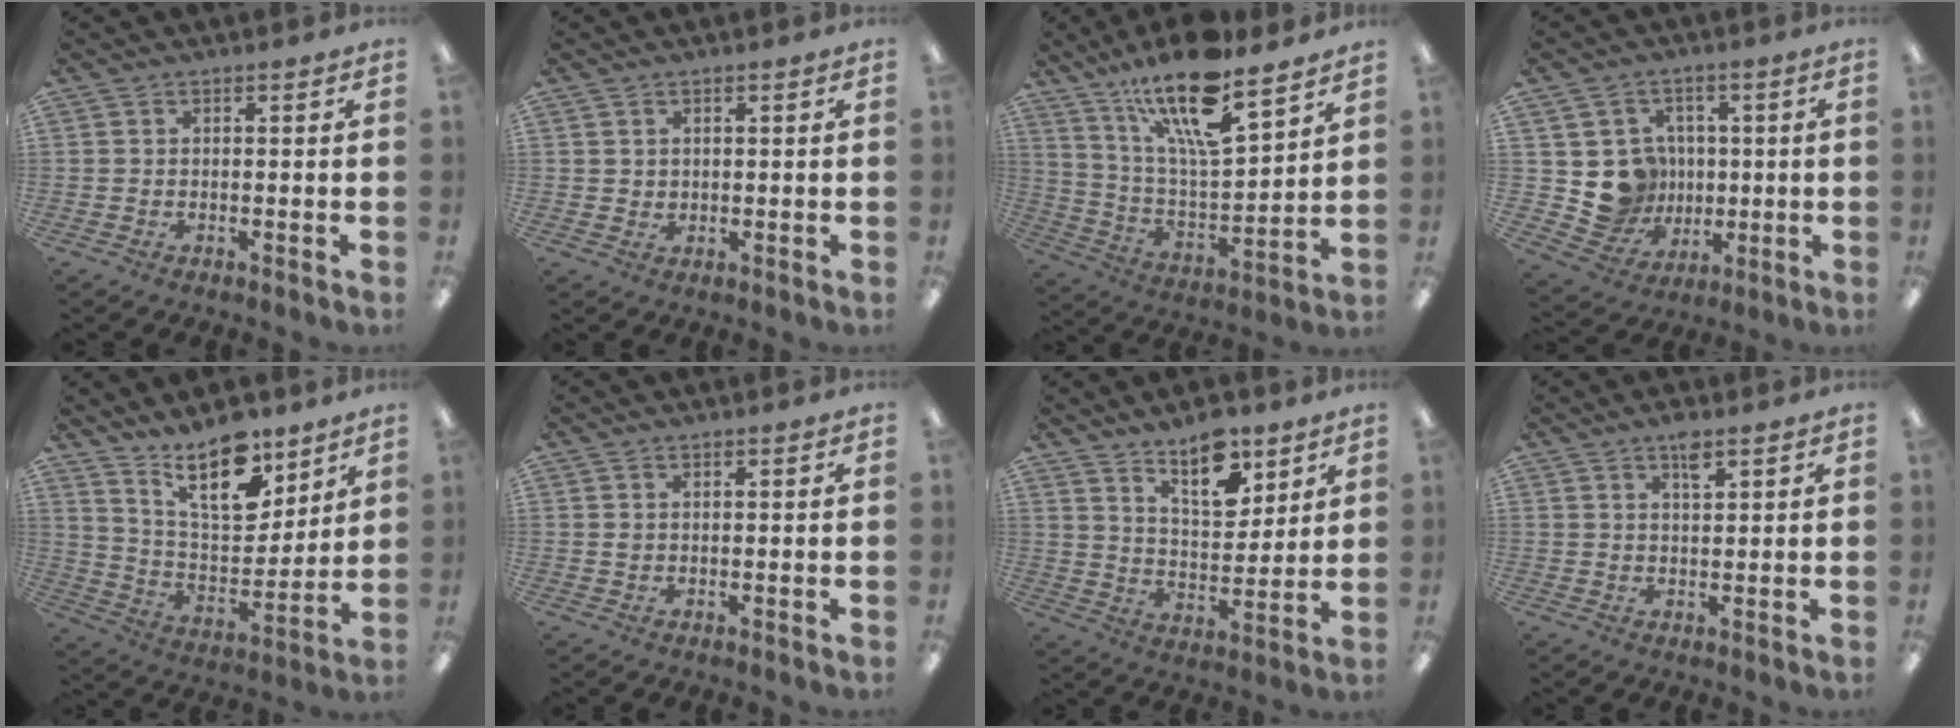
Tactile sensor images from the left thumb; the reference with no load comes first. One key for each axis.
{"total": 1.6, "fx": 1.0, "fy": 1.3, "fz": 0.2, "tx": -0.004, "ty": 0.001, "tz": 0.019}
{"total": 20.0, "fx": 14.2, "fy": 5.7, "fz": 12.8, "tx": -0.227, "ty": -0.082, "tz": 0.239}
{"total": 10.4, "fx": 1.1, "fy": 10.1, "fz": 2.1, "tx": -0.046, "ty": -0.008, "tz": 0.035}
{"total": 18.2, "fx": 12.4, "fy": 8.1, "fz": 10.6, "tx": -0.169, "ty": -0.070, "tz": 0.215}
{"total": 0.9, "fx": 0.4, "fy": 0.6, "fz": 0.4, "tx": -0.010, "ty": 0.002, "tz": 0.007}
{"total": 12.6, "fx": 9.1, "fy": 5.7, "fz": 6.7, "tx": -0.097, "ty": -0.053, "tz": 0.160}
{"total": 3.7, "fx": 2.5, "fy": 1.1, "fz": 2.5, "tx": -0.039, "ty": -0.005, "tz": 0.041}